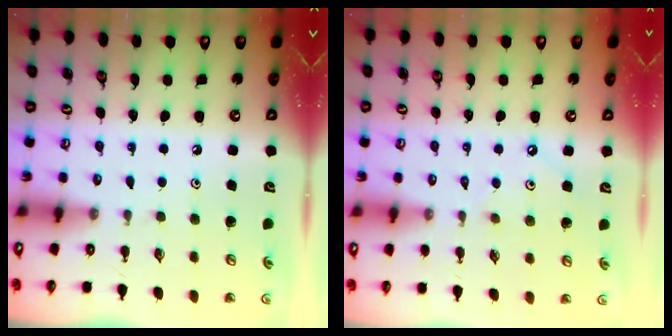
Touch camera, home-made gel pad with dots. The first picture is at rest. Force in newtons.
{"total": 5.2, "press": 5.1, "slide": 0.9}